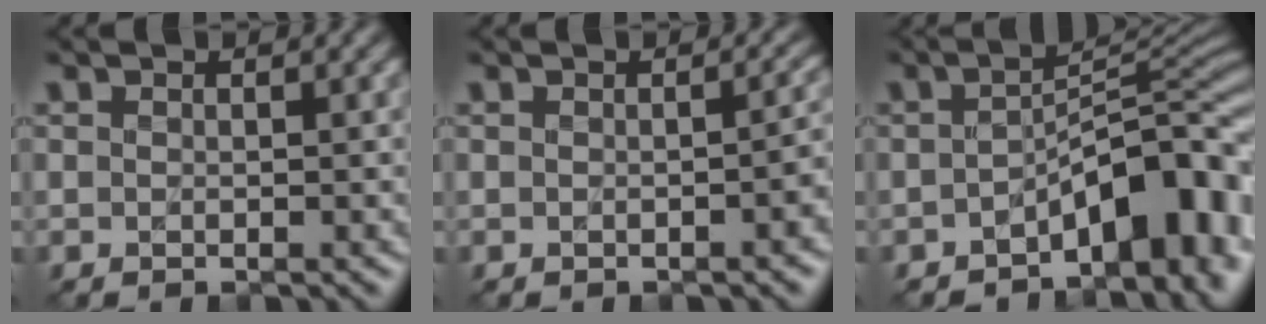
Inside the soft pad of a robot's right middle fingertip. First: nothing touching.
{"total": 1.9, "force": [-1.0, 0.6, 1.6], "torque": [-0.019, 0.003, -0.012]}
{"total": 8.6, "force": [-4.1, 3.6, 6.6], "torque": [-0.068, 0.013, -0.074]}